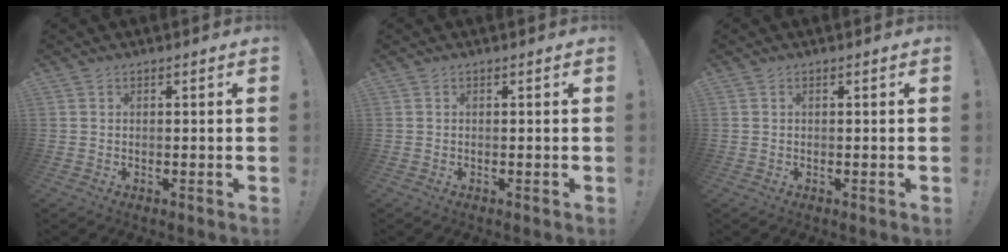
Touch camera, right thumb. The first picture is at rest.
{"total": 0.0}
{"total": 0.0}